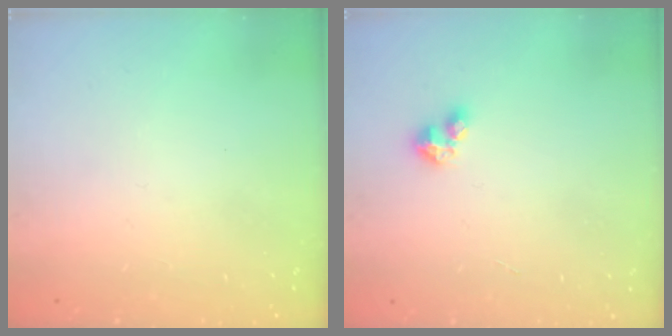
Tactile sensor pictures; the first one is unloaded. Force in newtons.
{"total": 2.8, "press": 2.8, "slide": 0.2}